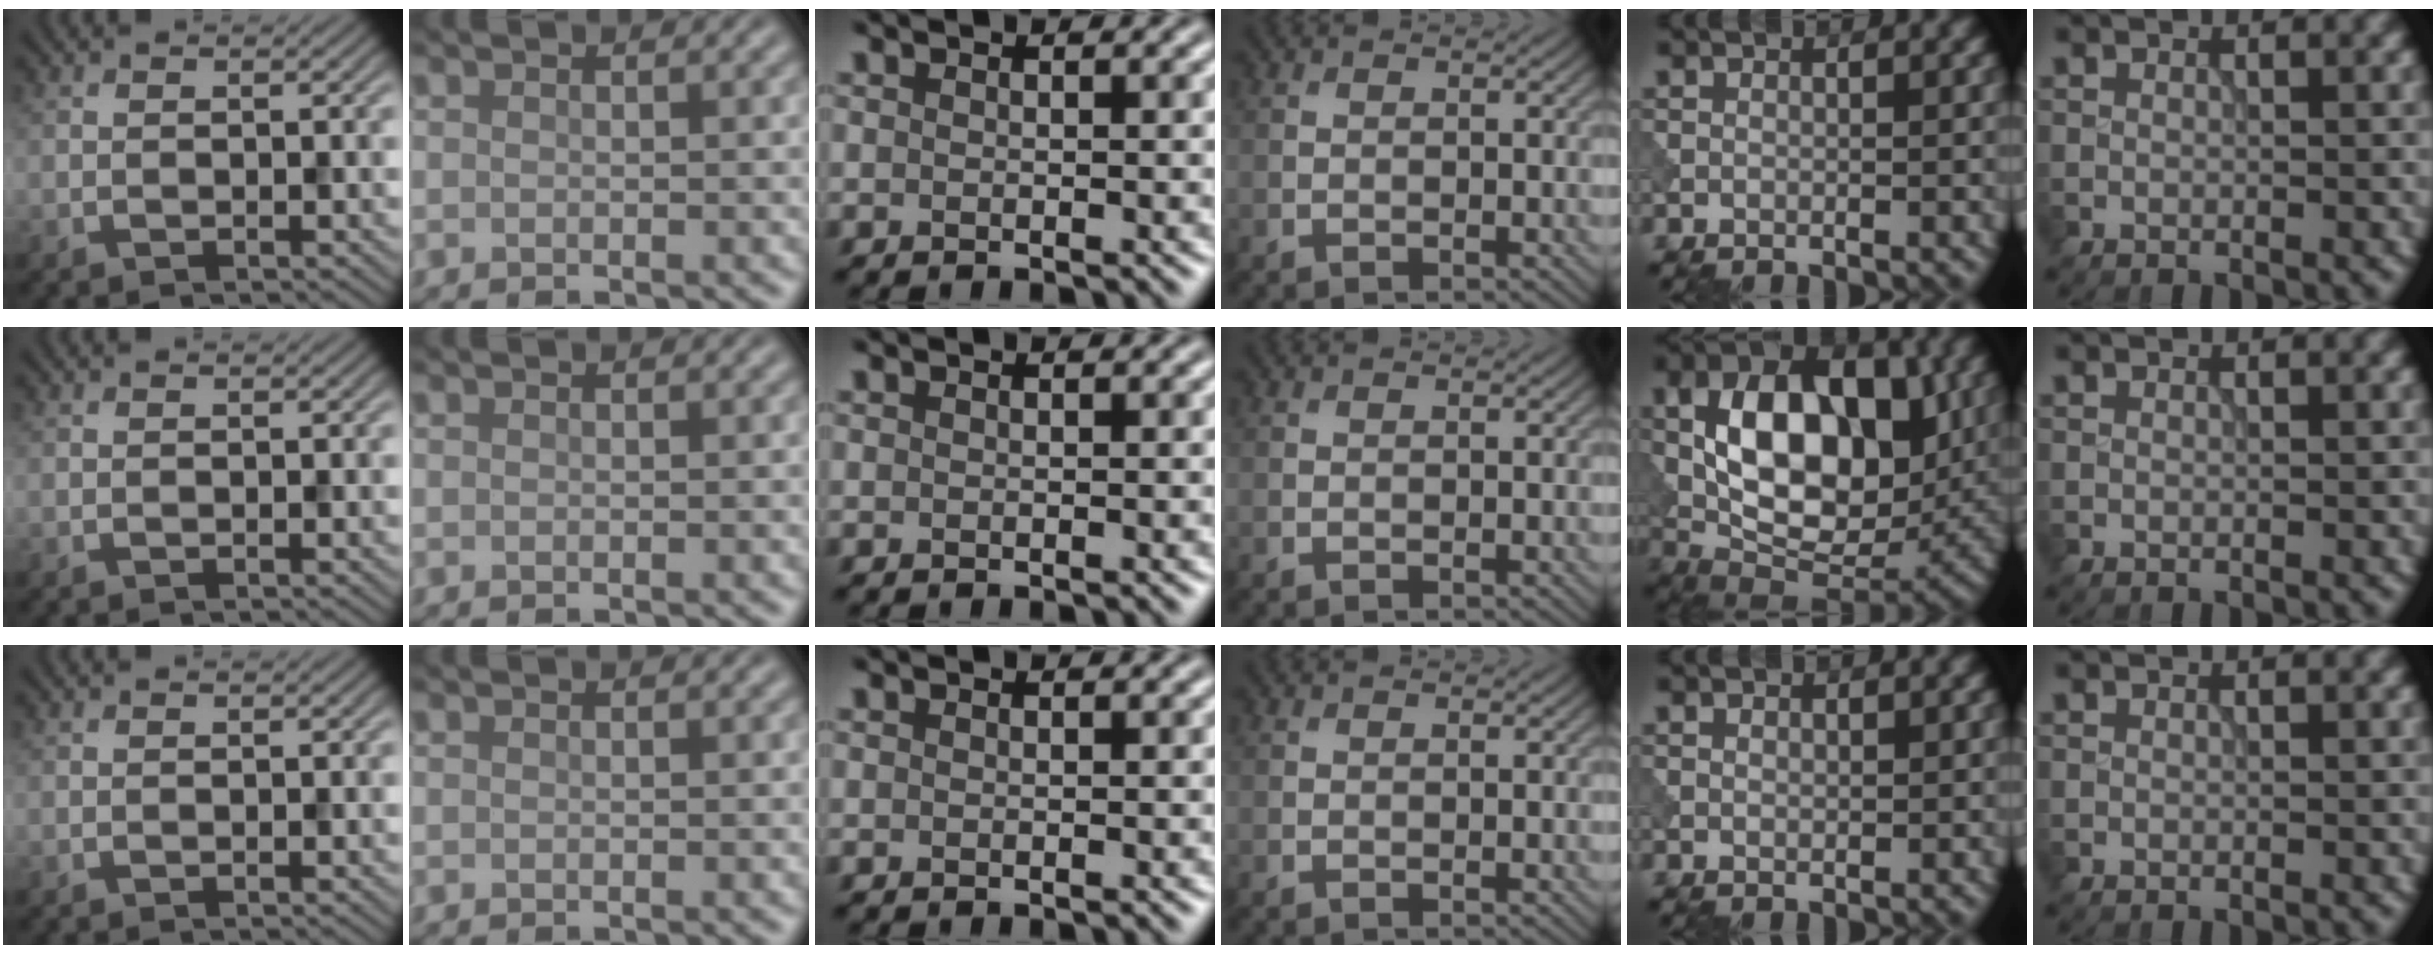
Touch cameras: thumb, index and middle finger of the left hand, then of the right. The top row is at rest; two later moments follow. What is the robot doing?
{"motion": "press", "object": "tv remote"}